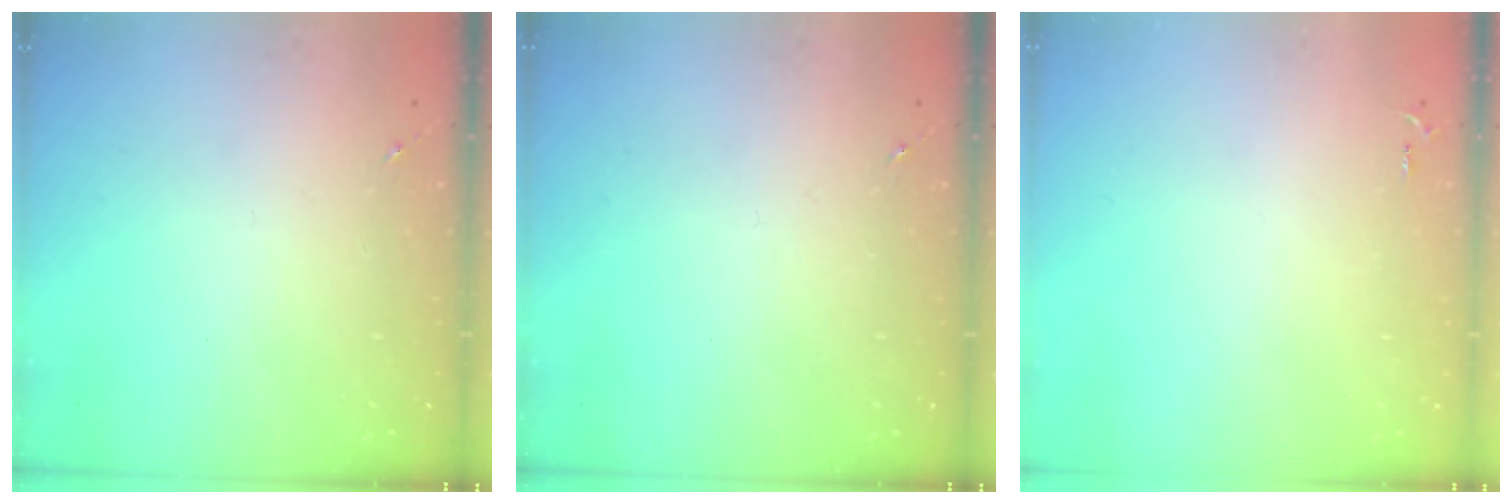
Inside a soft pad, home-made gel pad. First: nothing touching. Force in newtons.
{"total": 0.0}
{"total": 2.5, "press": 2.5, "slide": 0.3}